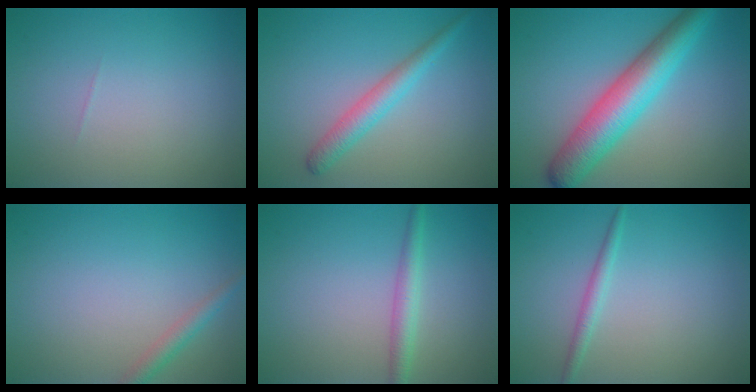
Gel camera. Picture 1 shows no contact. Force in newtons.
{"total": 2.7, "press": 2.7, "slide": 0.1}
{"total": 7.1, "press": 7.1, "slide": 0.2}
{"total": 1.7, "press": 1.7, "slide": 0.1}
{"total": 2.1, "press": 2.1, "slide": 0.1}
{"total": 1.3, "press": 1.3, "slide": 0.1}